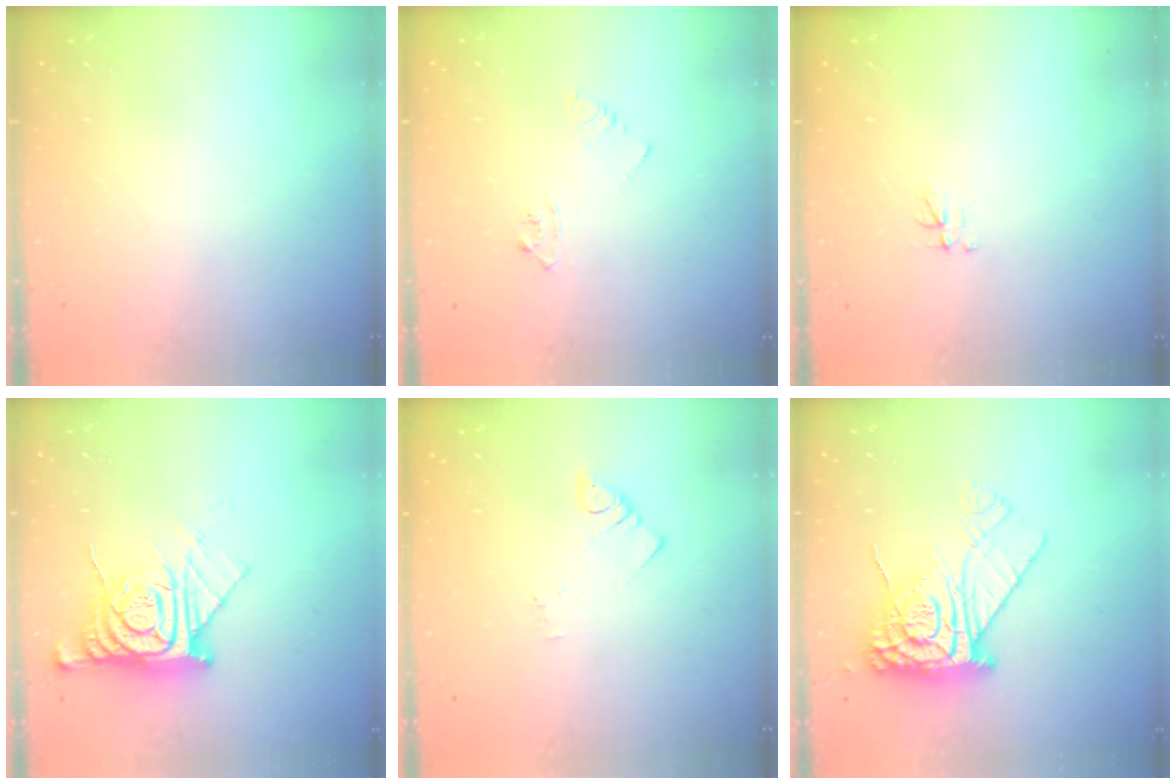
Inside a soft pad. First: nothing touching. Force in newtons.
{"total": 6.0, "press": 6.0, "slide": 0.7}
{"total": 2.9, "press": 2.9, "slide": 0.4}
{"total": 11.8, "press": 11.7, "slide": 1.0}
{"total": 2.1, "press": 2.0, "slide": 0.4}
{"total": 13.9, "press": 13.8, "slide": 1.4}